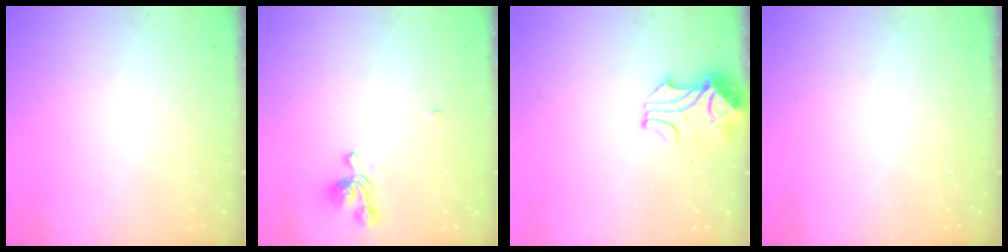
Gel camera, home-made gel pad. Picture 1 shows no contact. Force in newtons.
{"total": 0.9, "press": 0.0, "slide": 0.9}
{"total": 2.4, "press": 2.2, "slide": 1.0}
{"total": 0.0}